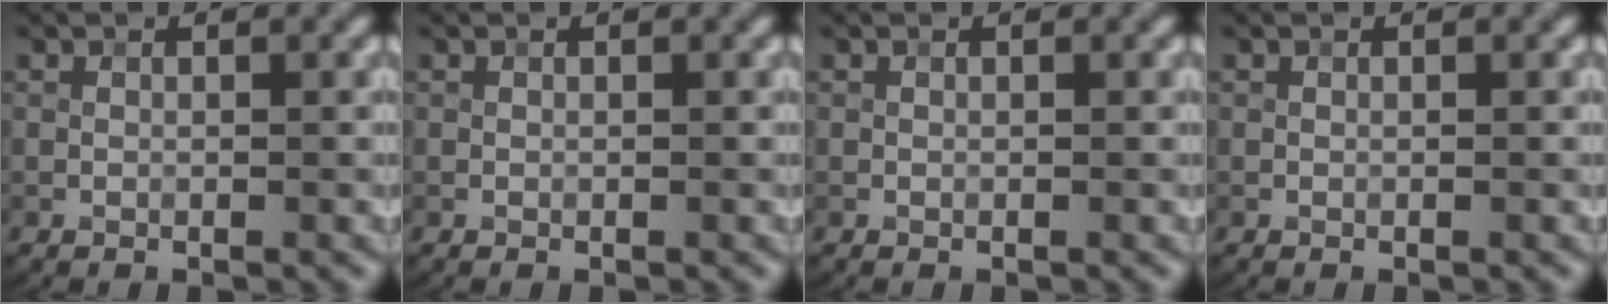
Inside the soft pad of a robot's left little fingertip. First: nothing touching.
{"total": 0.0}
{"total": 0.0}
{"total": 0.0}